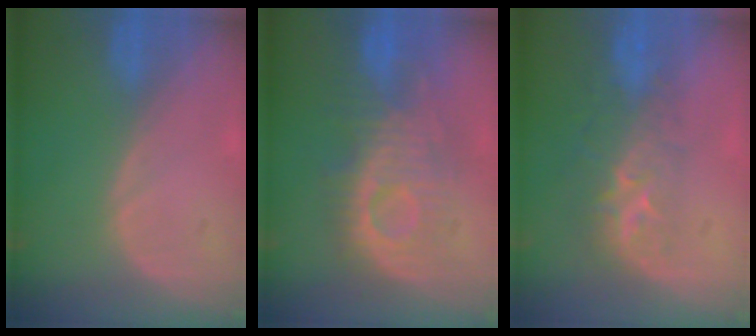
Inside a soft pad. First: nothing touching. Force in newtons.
{"total": 9.5, "press": 9.4, "slide": 1.1}
{"total": 8.8, "press": 7.2, "slide": 5.1}